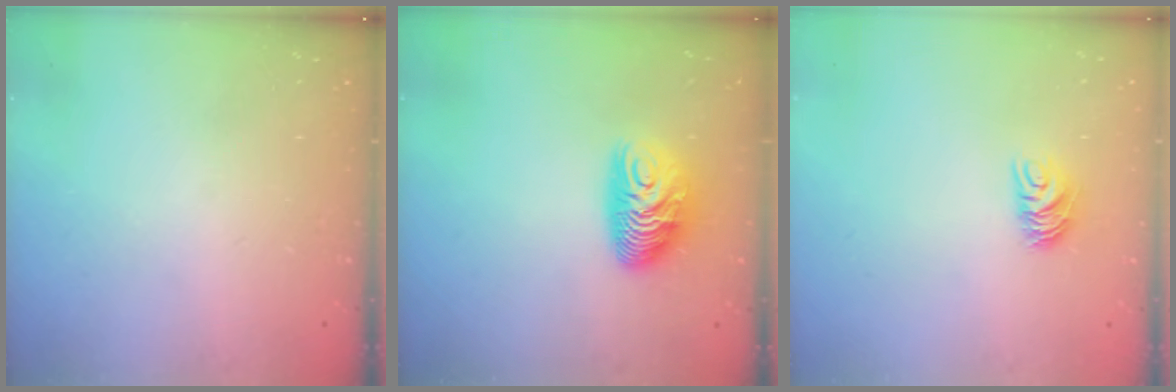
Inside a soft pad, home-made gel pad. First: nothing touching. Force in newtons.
{"total": 10.0, "press": 10.0, "slide": 0.8}
{"total": 6.8, "press": 6.8, "slide": 0.5}